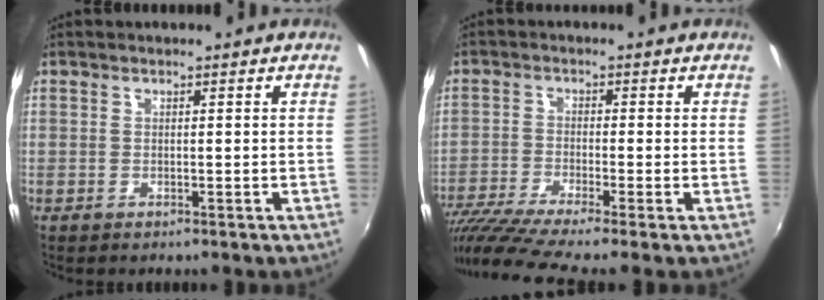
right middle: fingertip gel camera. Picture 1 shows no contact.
{"total": 10.1, "force": [-8.1, -0.5, 6.1], "torque": [-0.137, -0.045, -0.150]}